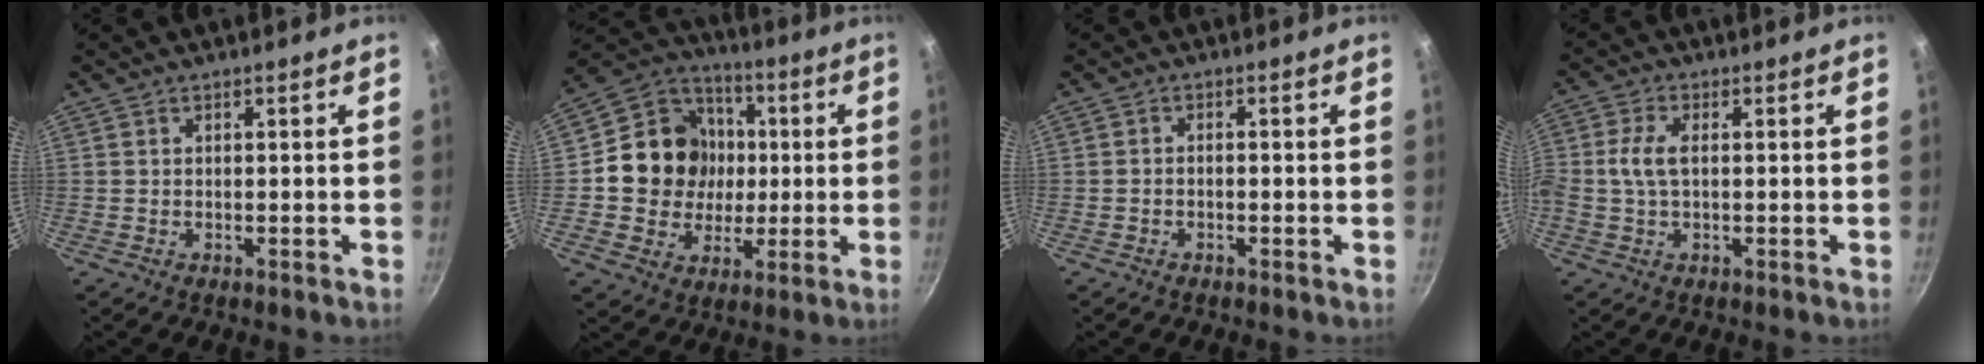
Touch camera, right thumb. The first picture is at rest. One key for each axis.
{"total": 16.3, "fx": 0.7, "fy": 14.9, "fz": 6.7, "tx": -0.085, "ty": 0.019, "tz": 0.007}
{"total": 1.2, "fx": -0.7, "fy": 0.6, "fz": 0.7, "tx": -0.013, "ty": 0.010, "tz": -0.014}
{"total": 5.1, "fx": 0.2, "fy": 2.7, "fz": 4.4, "tx": -0.095, "ty": 0.010, "tz": -0.001}